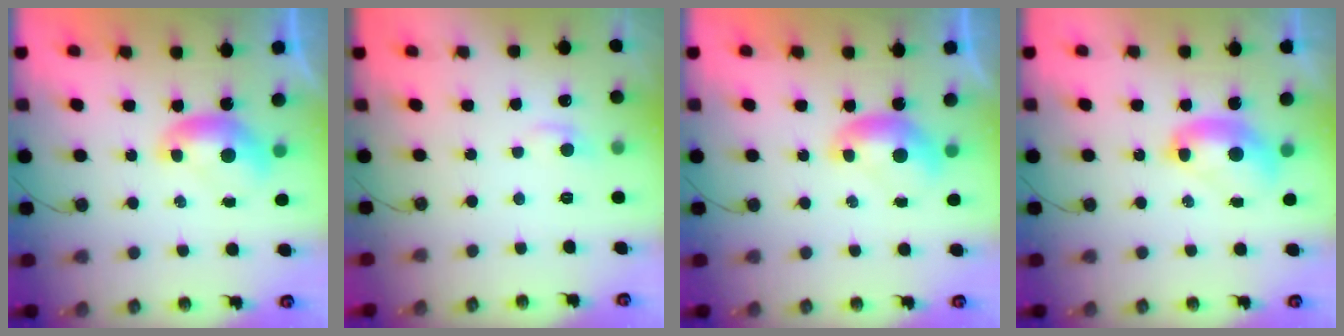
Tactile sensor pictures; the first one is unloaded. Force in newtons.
{"total": 0.7, "press": 0.1, "slide": 0.7}
{"total": 0.0}
{"total": 2.6, "press": 2.6, "slide": 0.1}